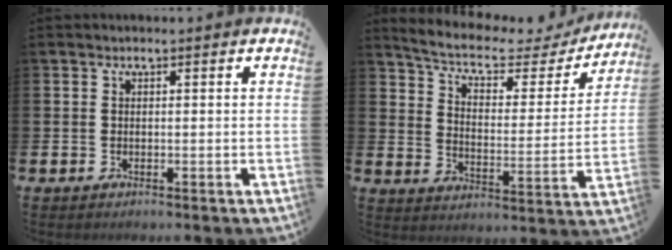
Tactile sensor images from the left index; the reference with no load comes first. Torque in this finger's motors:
{"motor_torque": [0.73, -0.71, 0.12, 0.06]}